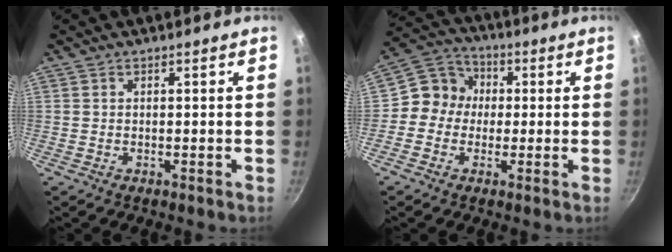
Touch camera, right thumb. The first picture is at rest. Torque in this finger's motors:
{"motor_torque": [0.02, 0.72, 0.37, -0.78, -0.01]}